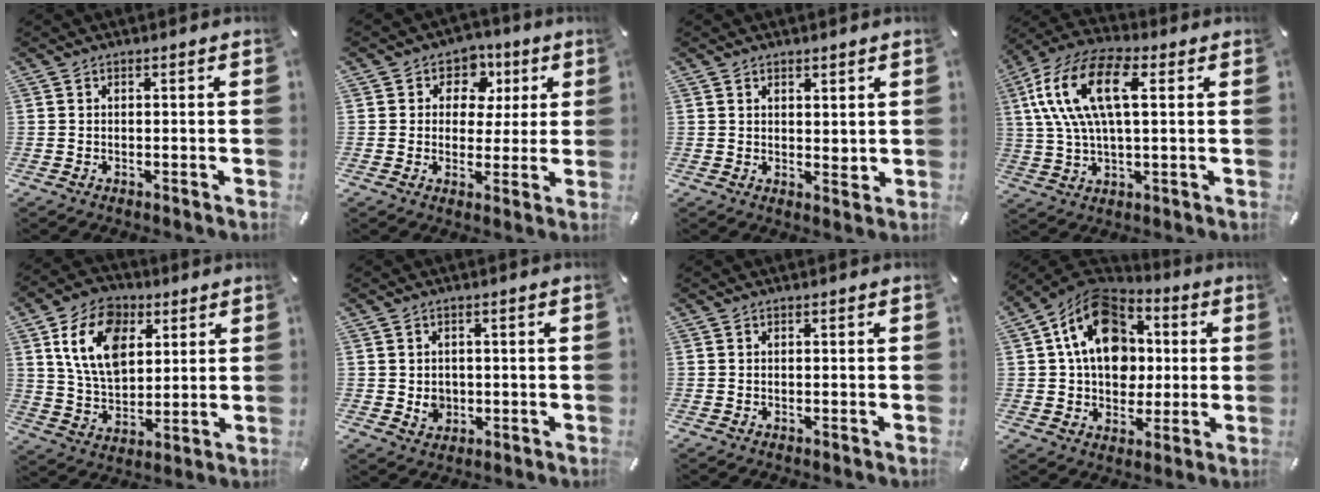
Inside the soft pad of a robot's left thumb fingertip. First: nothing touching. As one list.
[{"total": 7.9, "force": [2.2, 7.1, 2.9], "torque": [-0.036, -0.012, 0.033]}, {"total": 2.6, "force": [1.8, 1.7, 0.9], "torque": [0.005, -0.014, 0.029]}, {"total": 15.4, "force": [4.5, 7.2, 12.8], "torque": [-0.284, 0.003, 0.078]}, {"total": 14.6, "force": [6.0, 9.8, 9.0], "torque": [-0.187, -0.004, 0.108]}, {"total": 3.8, "force": [-0.2, 3.6, 1.4], "torque": [-0.002, -0.002, -0.006]}, {"total": 0.0}, {"total": 17.5, "force": [3.4, 13.7, 10.2], "torque": [-0.187, -0.012, 0.059]}]